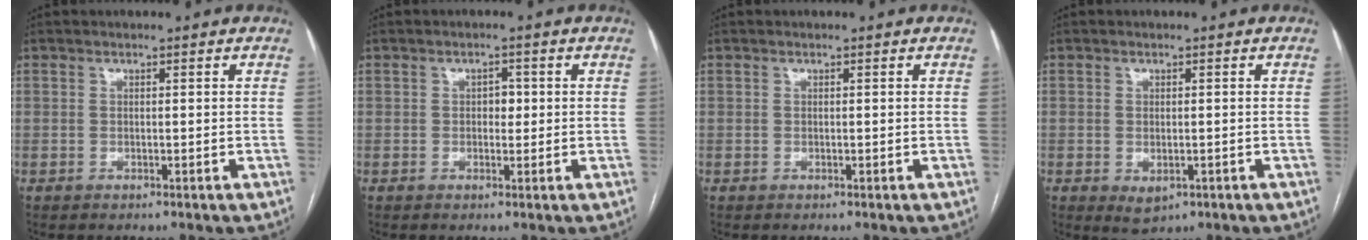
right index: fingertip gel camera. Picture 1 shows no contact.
{"total": 1.9, "force": [0.1, 1.3, 1.4], "torque": [-0.017, 0.004, 0.001]}
{"total": 0.0}
{"total": 2.8, "force": [-1.0, 1.6, 2.1], "torque": [-0.032, -0.004, -0.003]}